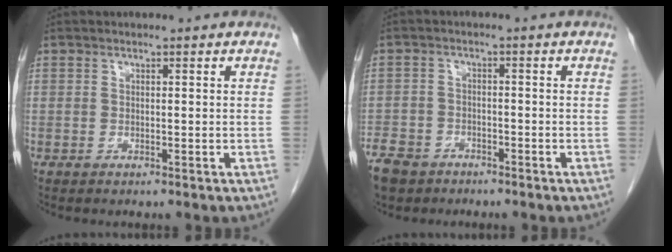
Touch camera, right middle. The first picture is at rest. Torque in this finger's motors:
{"motor_torque": [0.98, -0.98, 0.14, 0.03]}